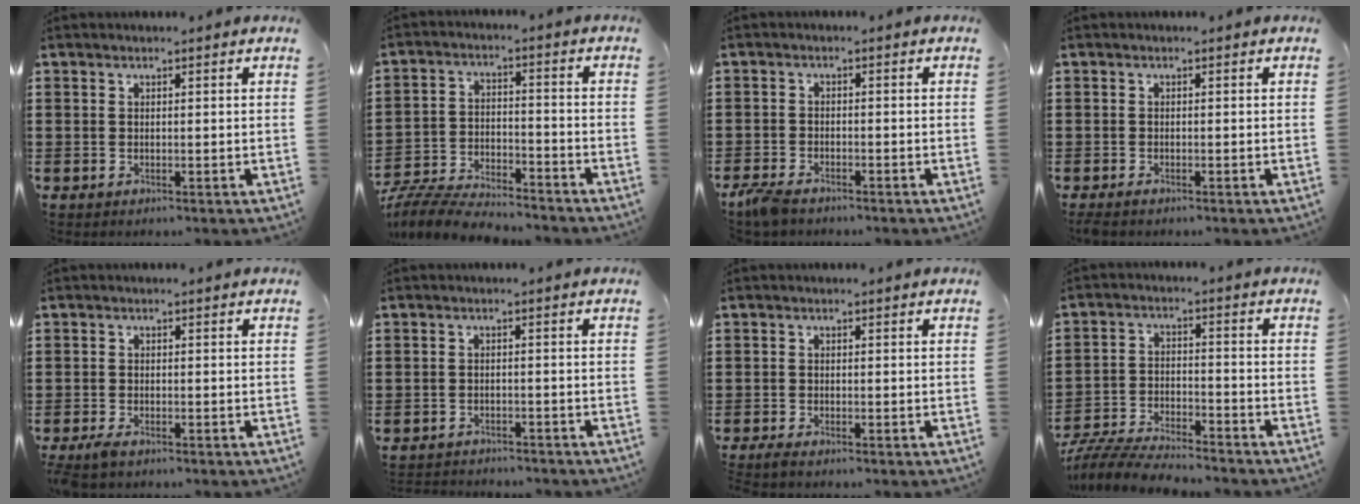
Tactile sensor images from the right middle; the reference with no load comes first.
{"total": 7.8, "force": [-7.5, 0.9, 1.7], "torque": [-0.044, 0.010, -0.150]}
{"total": 2.7, "force": [-2.2, 0.9, 1.2], "torque": [-0.044, -0.003, -0.051]}
{"total": 0.7, "force": [-0.6, 0.1, 0.4], "torque": [-0.010, -0.004, -0.010]}
{"total": 1.6, "force": [-1.2, 0.4, 1.0], "torque": [-0.027, -0.002, -0.026]}
{"total": 1.9, "force": [-1.9, 0.3, -0.1], "torque": [-0.006, 0.000, -0.042]}
{"total": 1.1, "force": [-1.0, 0.1, 0.5], "torque": [-0.010, -0.003, -0.019]}
{"total": 7.1, "force": [-6.9, 0.7, 1.6], "torque": [-0.037, 0.008, -0.136]}